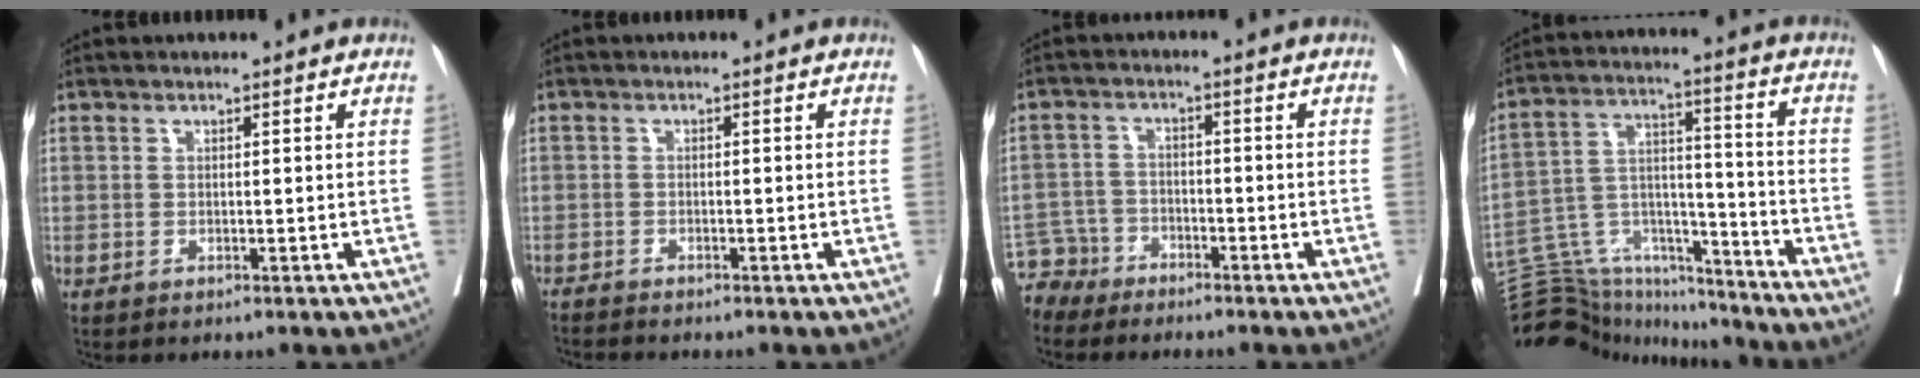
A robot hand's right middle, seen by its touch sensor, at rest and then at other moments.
{"total": 3.0, "force": [-2.9, -0.5, 0.8], "torque": [-0.014, -0.009, -0.051]}
{"total": 4.4, "force": [-4.0, 1.7, -1.0], "torque": [0.019, 0.000, -0.079]}
{"total": 18.0, "force": [-16.7, 5.6, 3.6], "torque": [-0.087, 0.053, -0.266]}